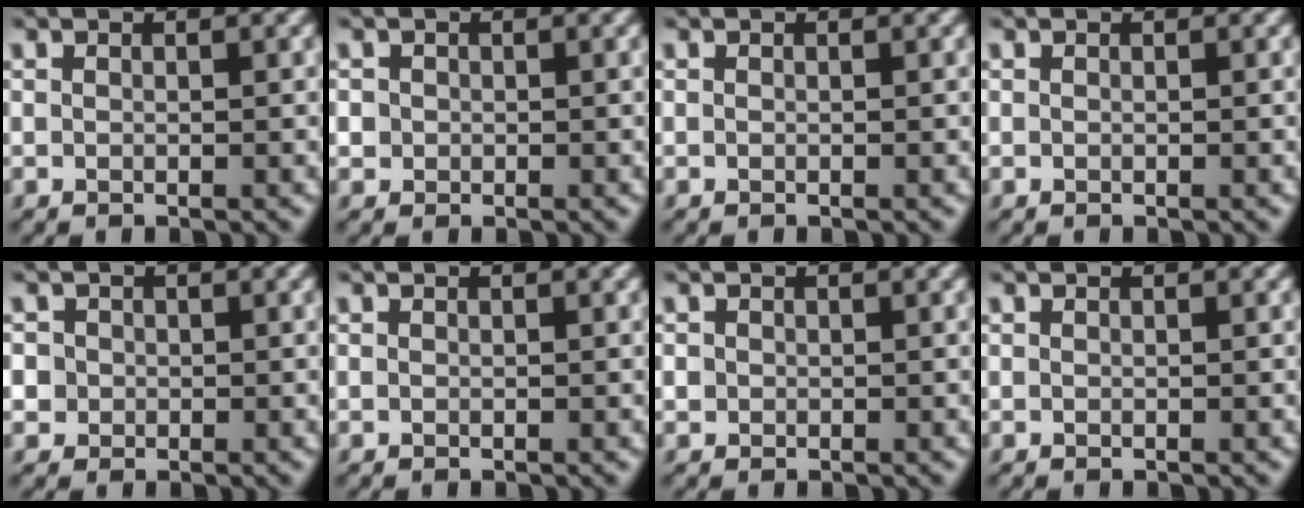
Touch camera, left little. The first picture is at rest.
{"total": 1.0, "force": [0.0, 1.0, 0.2], "torque": [0.000, -0.003, 0.006]}
{"total": 0.0}
{"total": 0.0}
{"total": 2.9, "force": [0.5, 2.7, 0.9], "torque": [-0.010, 0.016, 0.002]}
{"total": 0.0}
{"total": 0.6, "force": [-0.1, 0.6, 0.1], "torque": [0.001, -0.002, 0.000]}
{"total": 0.0}